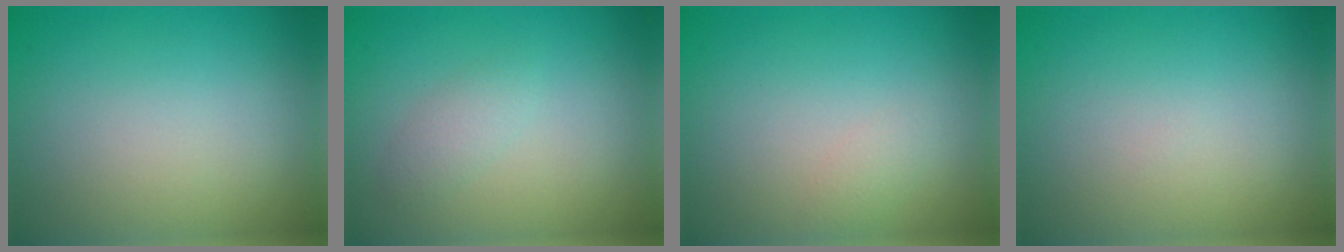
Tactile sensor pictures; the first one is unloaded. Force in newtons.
{"total": 1.4, "press": 1.4, "slide": 0.1}
{"total": 1.0, "press": 1.0, "slide": 0.1}
{"total": 0.0}